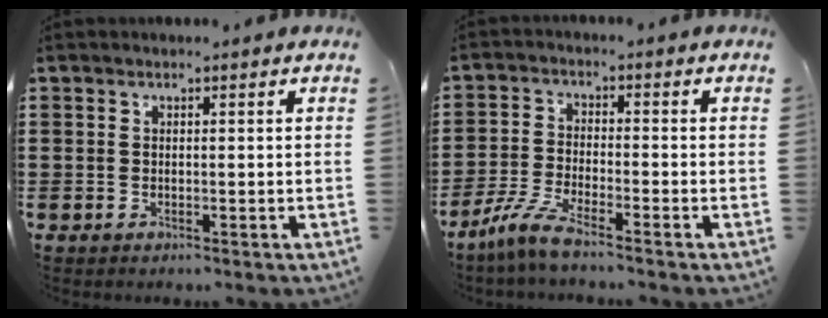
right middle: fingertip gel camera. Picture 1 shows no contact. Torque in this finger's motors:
{"motor_torque": [1.44, -0.68, 0.25, 0.12]}